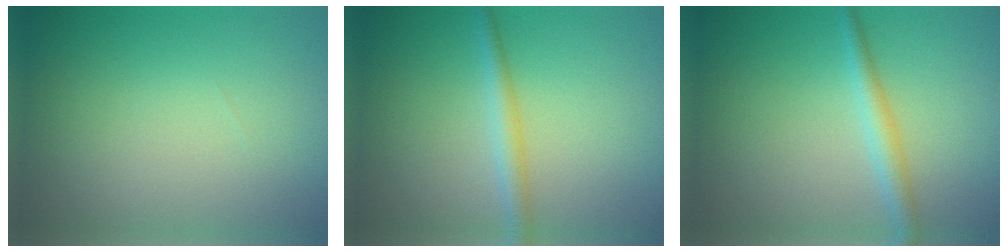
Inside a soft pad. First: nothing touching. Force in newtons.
{"total": 2.2, "press": 2.2, "slide": 0.1}
{"total": 2.3, "press": 2.3, "slide": 0.0}